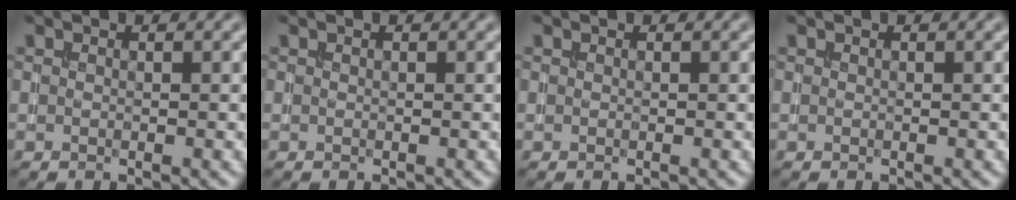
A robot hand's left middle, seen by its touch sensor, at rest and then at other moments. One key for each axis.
{"total": 0.0}
{"total": 0.0}
{"total": 0.0}